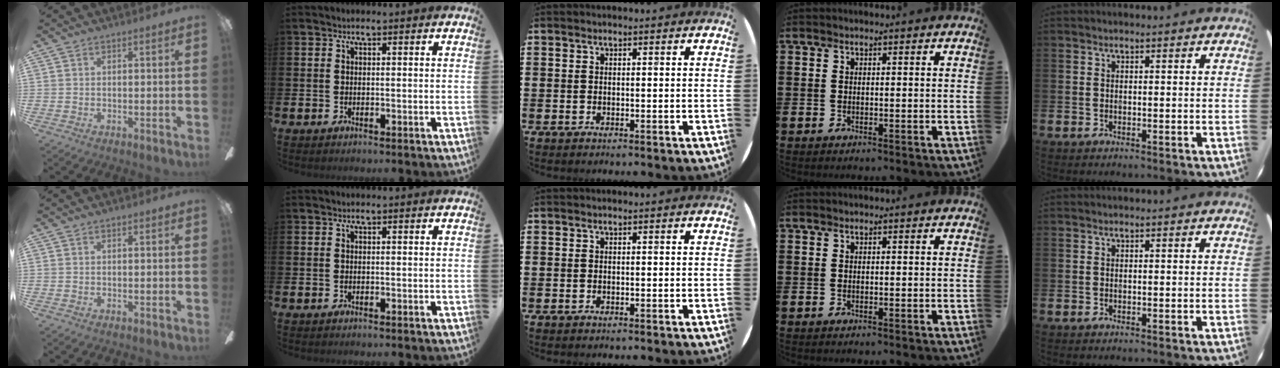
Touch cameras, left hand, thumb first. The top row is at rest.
{}